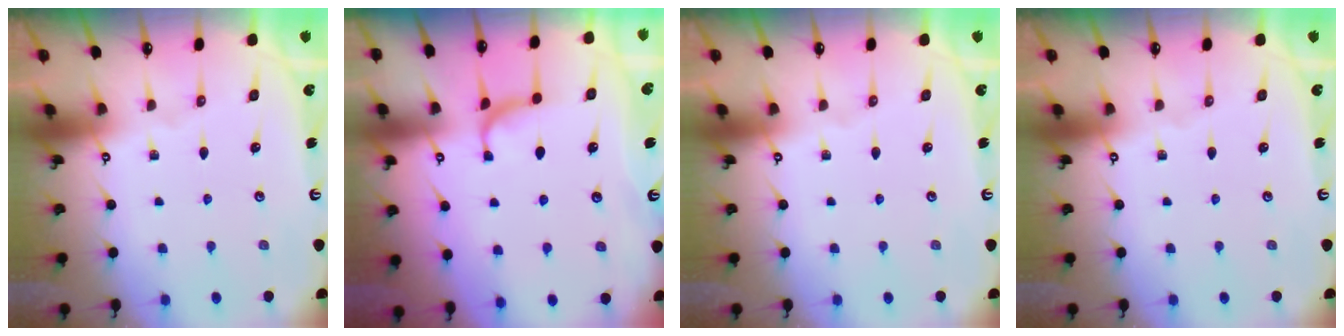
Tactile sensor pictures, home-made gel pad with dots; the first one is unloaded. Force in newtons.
{"total": 1.2, "press": 0.8, "slide": 0.8}
{"total": 0.0}
{"total": 0.0}